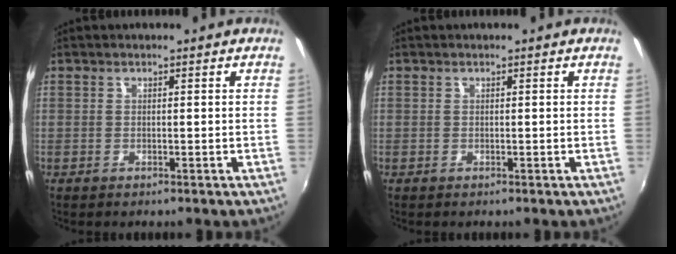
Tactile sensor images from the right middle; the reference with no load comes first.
{"total": 0.0}